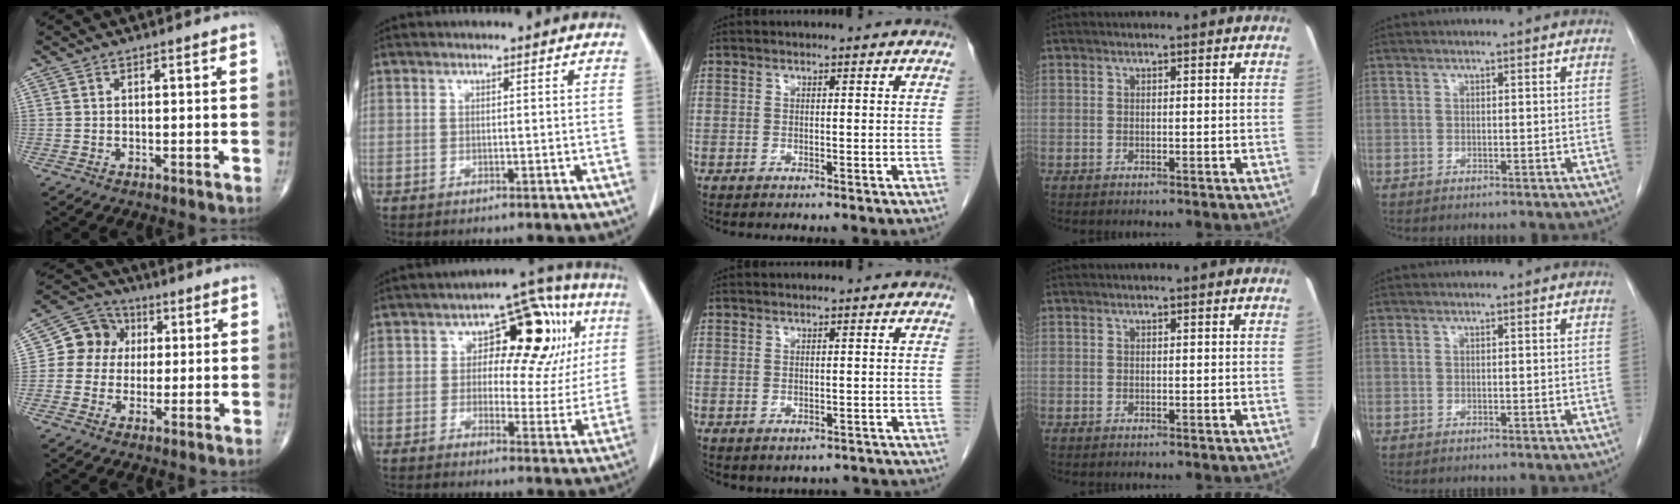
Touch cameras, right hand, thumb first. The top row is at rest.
{"thumb": {"total": 8.7, "force": [1.1, 7.8, 3.6], "torque": [-0.029, 0.012, 0.005]}, "index": {"total": 14.0, "force": [3.7, 7.3, 11.3], "torque": [-0.121, 0.043, 0.049]}, "middle": {"total": 3.1, "force": [-2.5, 1.7, 0.5], "torque": [-0.003, 0.009, -0.028]}}